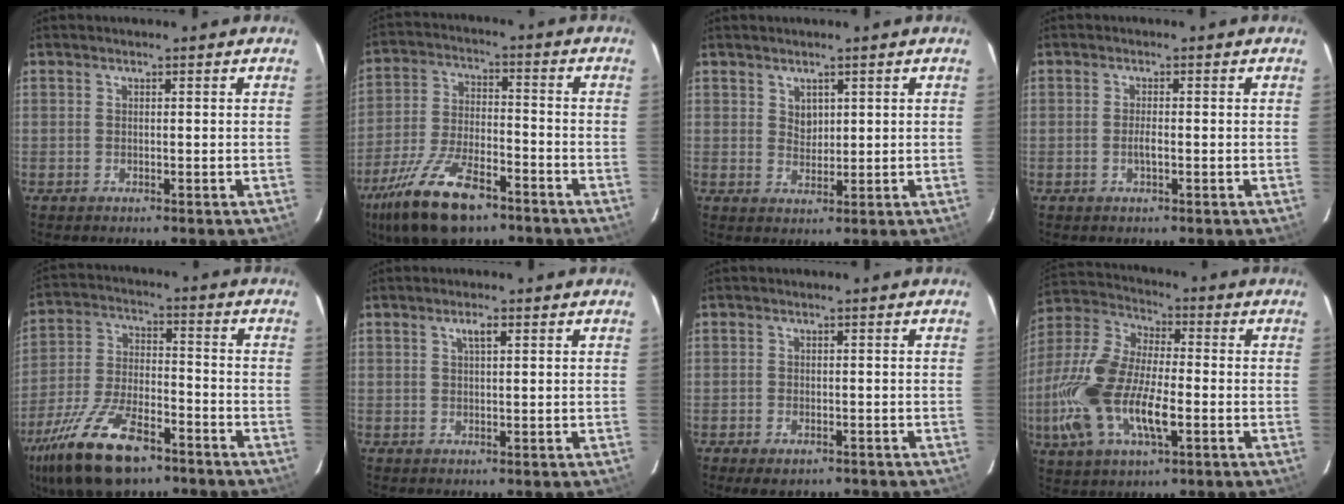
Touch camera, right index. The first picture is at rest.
{"total": 16.7, "force": [-11.0, 6.6, 10.6], "torque": [-0.227, -0.027, -0.199]}
{"total": 2.4, "force": [1.4, 1.8, 0.9], "torque": [-0.008, 0.002, 0.026]}
{"total": 1.7, "force": [-0.5, 0.3, 1.6], "torque": [-0.031, 0.000, -0.011]}
{"total": 19.0, "force": [-12.3, 7.9, 12.1], "torque": [-0.255, -0.027, -0.219]}
{"total": 2.0, "force": [0.9, 0.5, 1.7], "torque": [-0.030, 0.006, 0.015]}
{"total": 4.2, "force": [-2.9, 2.2, 2.2], "torque": [-0.045, -0.012, -0.040]}
{"total": 19.5, "force": [-4.7, 8.6, 16.9], "torque": [-0.369, -0.007, -0.088]}